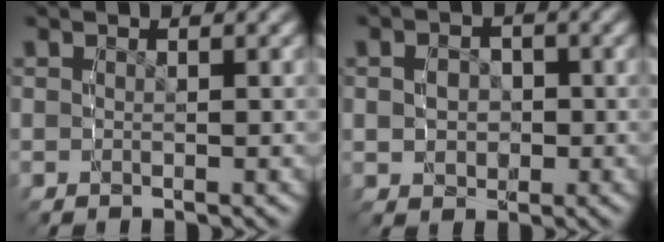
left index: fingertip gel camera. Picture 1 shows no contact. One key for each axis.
{"total": 3.0, "fx": -1.3, "fy": 2.4, "fz": 1.3, "tx": -0.023, "ty": -0.017, "tz": -0.017}